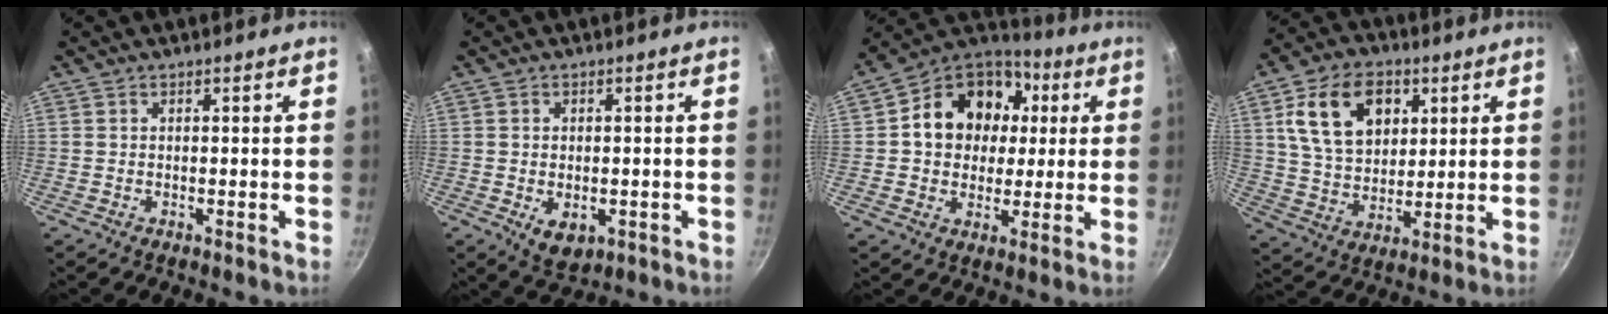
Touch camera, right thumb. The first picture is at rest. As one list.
[{"total": 5.6, "force": [-1.4, 3.7, 3.9], "torque": [-0.047, -0.003, -0.012]}, {"total": 18.2, "force": [3.3, 14.7, 10.3], "torque": [-0.142, 0.027, 0.042]}, {"total": 15.6, "force": [5.4, 10.8, 9.9], "torque": [-0.143, -0.008, 0.097]}]